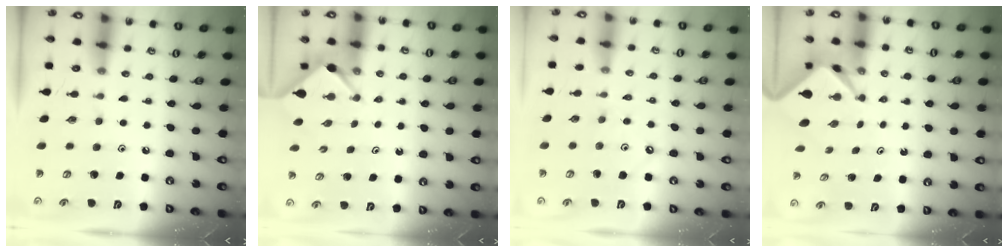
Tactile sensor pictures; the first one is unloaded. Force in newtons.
{"total": 3.0, "press": 2.9, "slide": 0.3}
{"total": 2.1, "press": 2.1, "slide": 0.3}
{"total": 2.4, "press": 2.4, "slide": 0.2}